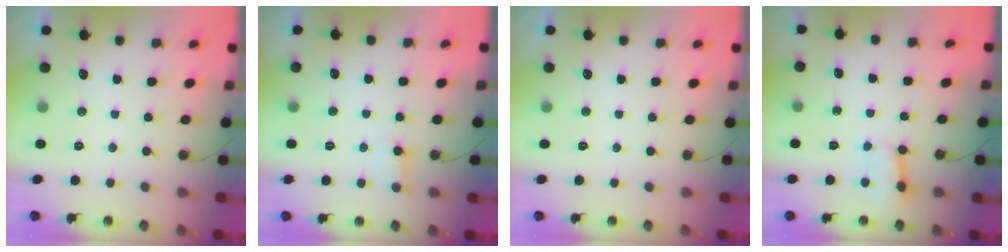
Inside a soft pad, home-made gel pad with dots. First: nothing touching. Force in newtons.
{"total": 5.0, "press": 4.9, "slide": 0.4}
{"total": 0.0}
{"total": 4.0, "press": 4.0, "slide": 0.3}